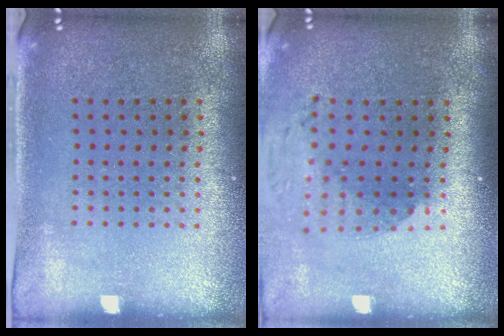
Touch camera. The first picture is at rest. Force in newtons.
{"total": 1.8, "press": 1.4, "slide": 1.1}